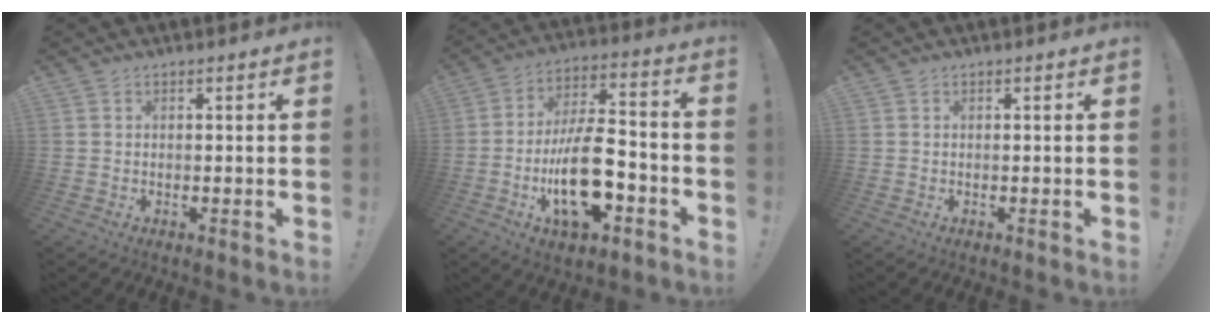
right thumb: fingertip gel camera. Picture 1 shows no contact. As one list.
[{"total": 19.3, "force": [-6.1, 9.1, 15.9], "torque": [-0.277, 0.036, -0.096]}, {"total": 0.0}]